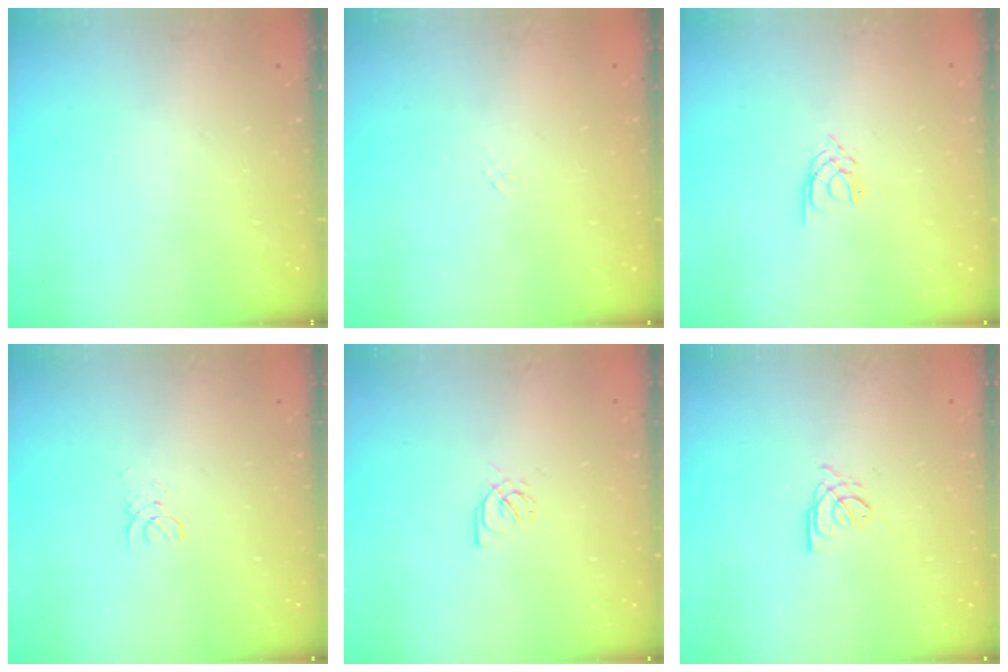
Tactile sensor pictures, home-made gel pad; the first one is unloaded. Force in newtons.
{"total": 1.2, "press": 1.2, "slide": 0.4}
{"total": 1.9, "press": 1.9, "slide": 0.2}
{"total": 1.0, "press": 1.0, "slide": 0.1}
{"total": 2.6, "press": 2.6, "slide": 0.4}
{"total": 0.9, "press": 0.8, "slide": 0.2}